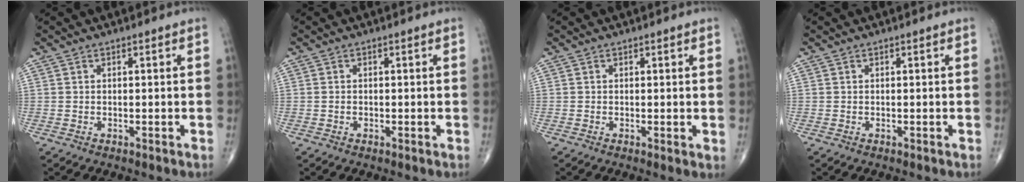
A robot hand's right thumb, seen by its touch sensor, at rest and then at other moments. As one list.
[{"total": 0.5, "force": [-0.1, 0.4, 0.3], "torque": [-0.007, 0.000, -0.004]}, {"total": 1.2, "force": [0.2, 0.4, 1.1], "torque": [-0.018, -0.006, -0.002]}, {"total": 0.0}]